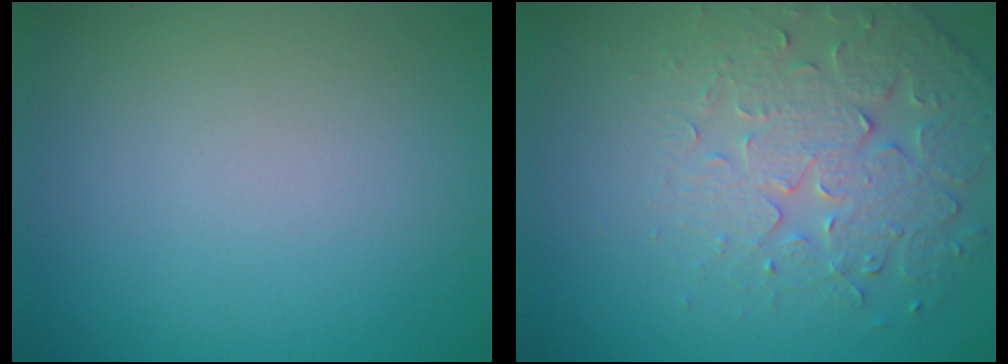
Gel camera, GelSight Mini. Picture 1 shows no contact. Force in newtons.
{"total": 4.1, "press": 3.9, "slide": 1.3}